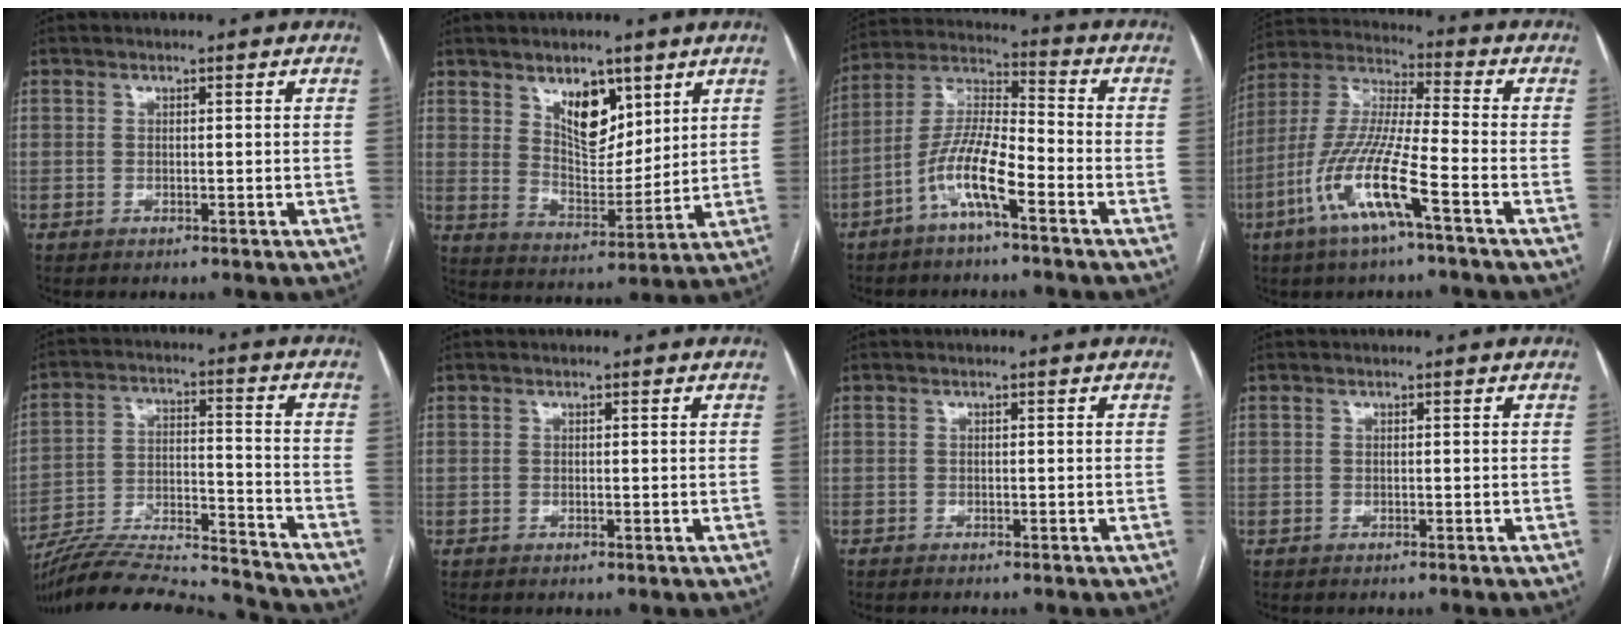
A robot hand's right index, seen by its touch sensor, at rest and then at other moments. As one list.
[{"total": 9.0, "force": [5.0, 4.4, 6.0], "torque": [-0.101, -0.005, 0.095]}, {"total": 10.3, "force": [-5.3, 1.7, 8.8], "torque": [-0.184, 0.012, -0.104]}, {"total": 14.0, "force": [-6.4, 0.8, 12.4], "torque": [-0.266, -0.007, -0.127]}, {"total": 22.9, "force": [-21.5, 1.5, 7.6], "torque": [-0.150, -0.005, -0.339]}, {"total": 0.0}, {"total": 2.2, "force": [-2.0, 0.5, 0.7], "torque": [-0.009, -0.003, -0.023]}, {"total": 0.6, "force": [-0.6, 0.0, 0.0], "torque": [-0.005, -0.001, -0.011]}]